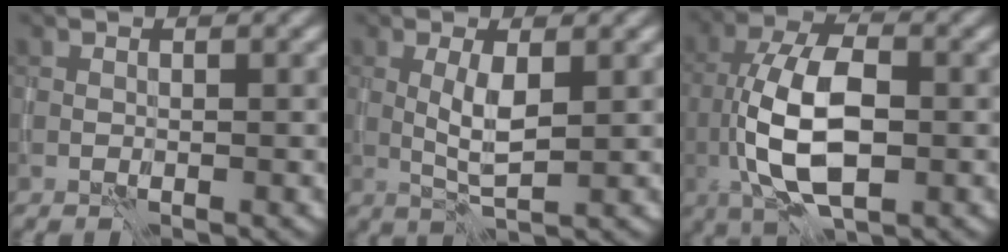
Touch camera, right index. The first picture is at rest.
{"total": 3.0, "force": [0.2, 0.7, 2.9], "torque": [-0.059, 0.000, 0.005]}
{"total": 9.2, "force": [-1.4, 4.5, 7.9], "torque": [-0.160, 0.002, -0.025]}